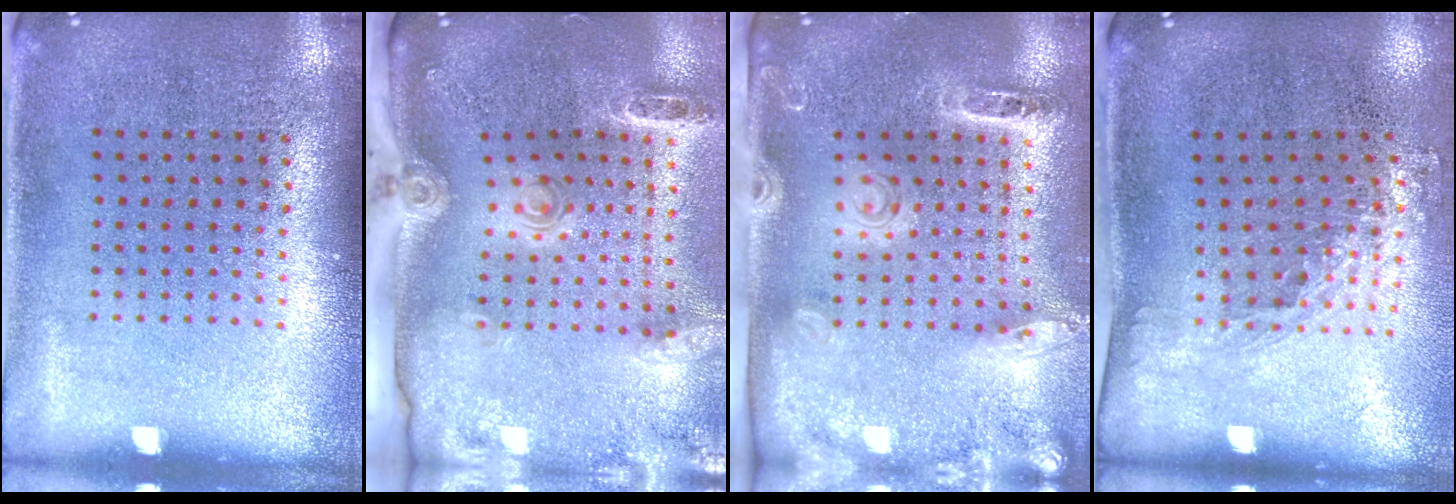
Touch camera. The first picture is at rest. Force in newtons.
{"total": 2.9, "press": 2.0, "slide": 2.1}
{"total": 2.7, "press": 2.0, "slide": 1.8}
{"total": 1.5, "press": 1.2, "slide": 1.0}